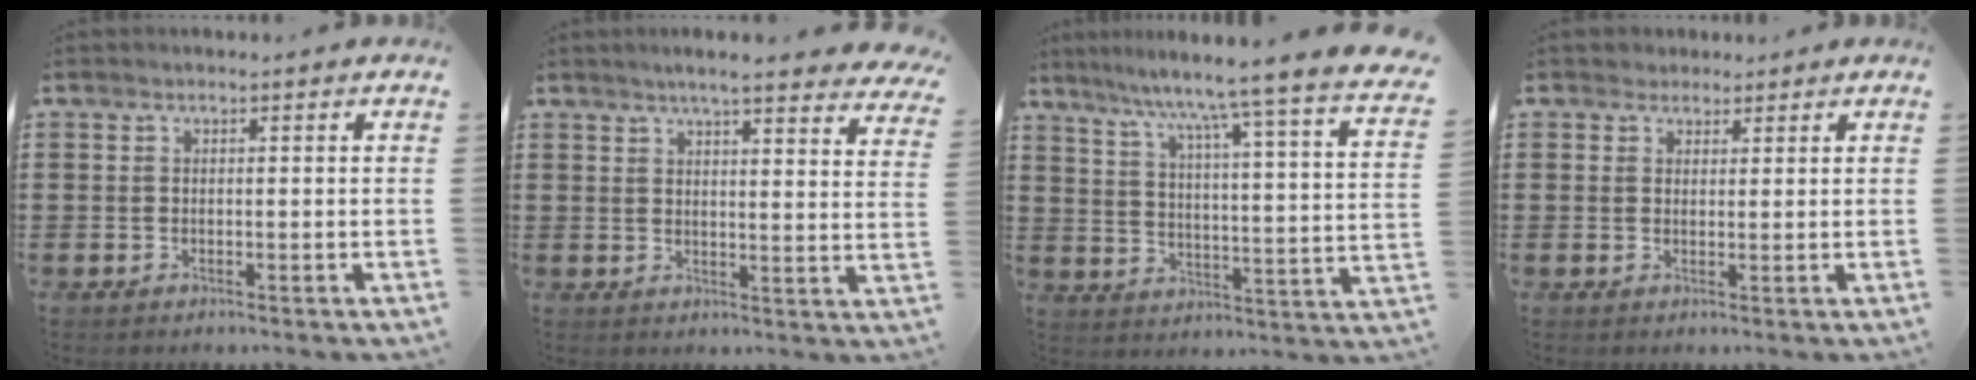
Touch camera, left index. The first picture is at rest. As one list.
[{"total": 4.9, "force": [4.3, -0.4, 2.2], "torque": [-0.058, -0.017, 0.074]}, {"total": 6.7, "force": [5.5, -2.2, 3.0], "torque": [-0.076, -0.064, 0.077]}, {"total": 2.0, "force": [1.6, 1.2, -0.1], "torque": [-0.004, 0.008, 0.030]}]